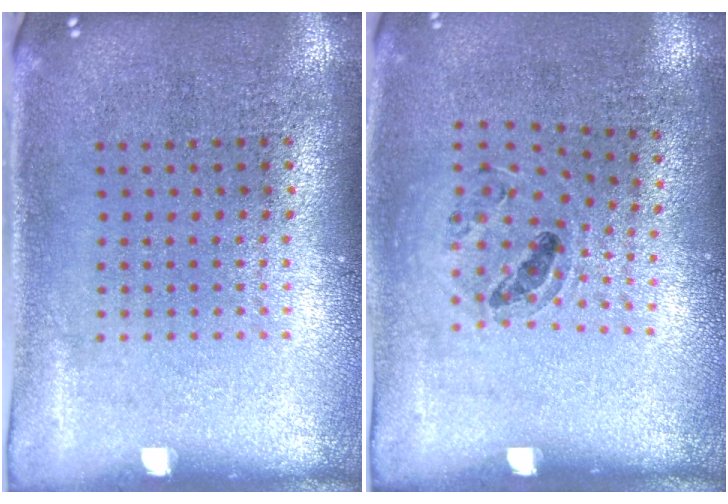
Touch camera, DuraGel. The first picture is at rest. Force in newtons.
{"total": 0.9, "press": 0.8, "slide": 0.3}